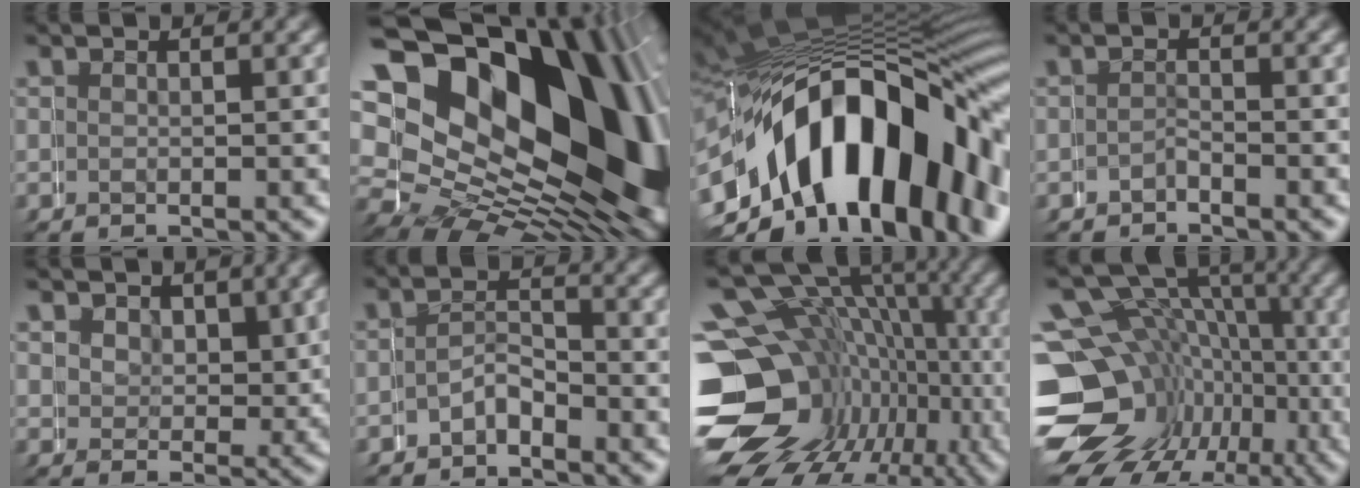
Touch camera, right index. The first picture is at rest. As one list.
[{"total": 33.1, "force": [-0.8, 22.9, 23.8], "torque": [-0.386, -0.060, 0.009]}, {"total": 23.1, "force": [-4.1, 14.3, 17.7], "torque": [-0.281, 0.001, -0.066]}, {"total": 1.1, "force": [-1.1, 0.2, -0.3], "torque": [0.005, 0.001, -0.023]}, {"total": 2.5, "force": [1.5, 1.9, 0.7], "torque": [-0.012, -0.006, 0.030]}, {"total": 1.9, "force": [-1.7, 1.0, 0.3], "torque": [0.001, 0.004, -0.036]}, {"total": 22.5, "force": [-3.3, 19.4, 10.8], "torque": [-0.212, -0.064, -0.052]}, {"total": 19.3, "force": [-3.7, 16.9, 8.6], "torque": [-0.172, -0.055, -0.061]}]